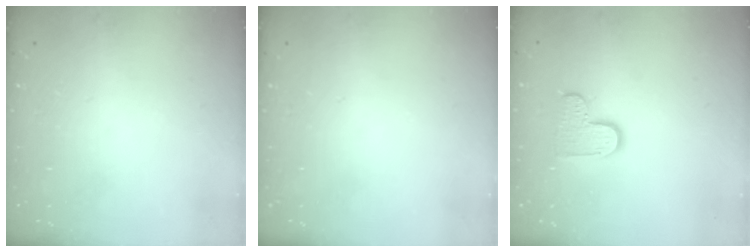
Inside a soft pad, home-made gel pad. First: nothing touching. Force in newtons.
{"total": 0.0}
{"total": 8.2, "press": 8.1, "slide": 0.2}